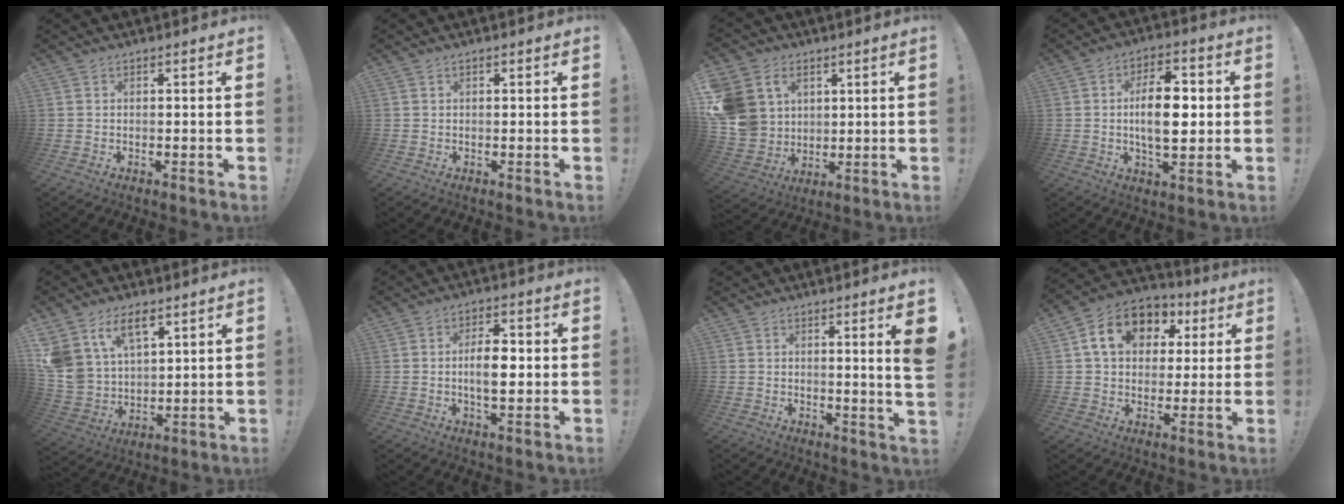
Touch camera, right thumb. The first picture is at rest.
{"total": 0.0}
{"total": 13.4, "force": [4.5, 11.4, 5.5], "torque": [-0.100, -0.021, 0.095]}
{"total": 13.4, "force": [0.2, 7.0, 11.5], "torque": [-0.194, 0.006, 0.000]}
{"total": 13.2, "force": [8.0, 8.0, 6.9], "torque": [-0.150, -0.047, 0.155]}
{"total": 8.1, "force": [-0.4, 3.9, 7.1], "torque": [-0.122, 0.004, -0.013]}
{"total": 6.3, "force": [1.9, -0.7, 5.9], "torque": [-0.086, -0.018, 0.027]}
{"total": 14.6, "force": [4.7, 11.4, 7.9], "torque": [-0.120, 0.001, 0.092]}